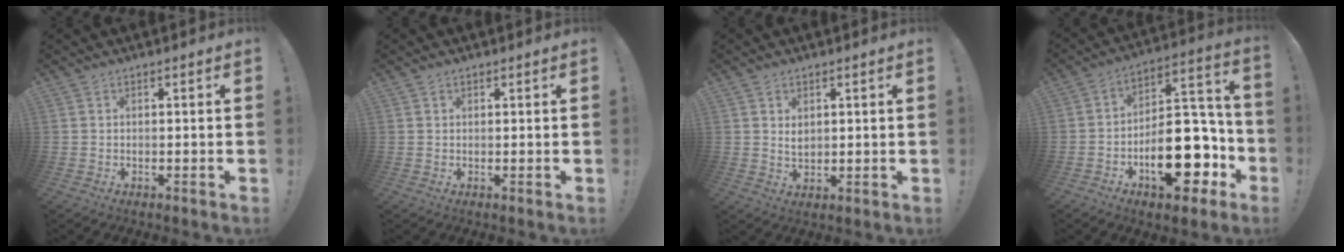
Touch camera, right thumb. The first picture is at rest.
{"total": 0.7, "force": [0.5, 0.4, 0.1], "torque": [0.004, -0.002, 0.009]}
{"total": 3.2, "force": [1.4, 2.2, 1.8], "torque": [-0.019, -0.009, 0.023]}
{"total": 22.0, "force": [-8.8, 11.8, 16.3], "torque": [-0.224, 0.071, -0.119]}